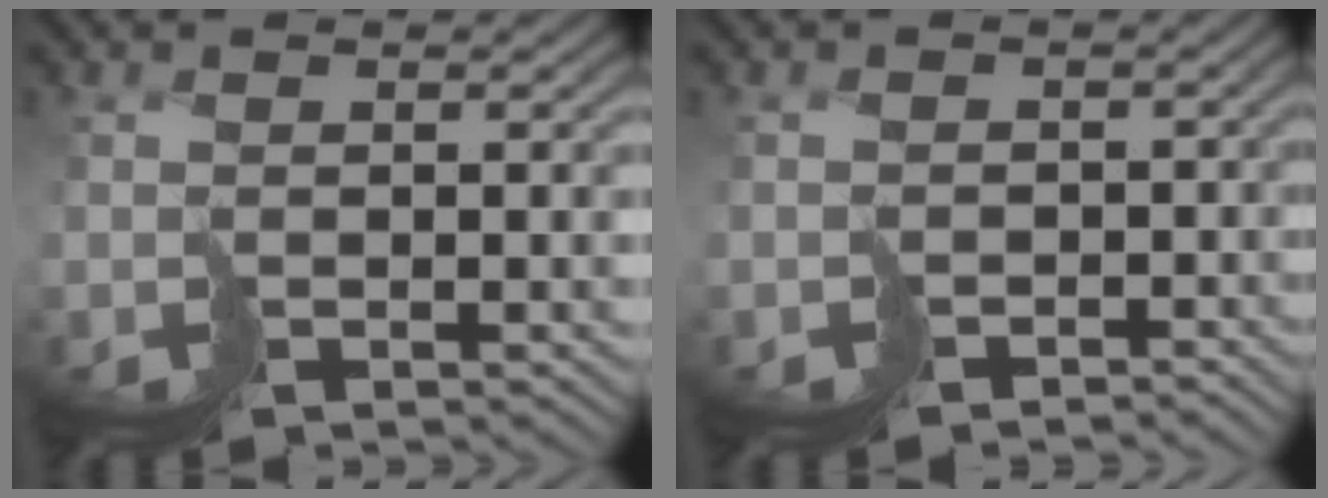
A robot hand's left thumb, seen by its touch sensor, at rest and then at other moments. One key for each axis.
{"total": 2.7, "fx": -1.8, "fy": 2.0, "fz": 0.4, "tx": 0.007, "ty": -0.008, "tz": -0.032}